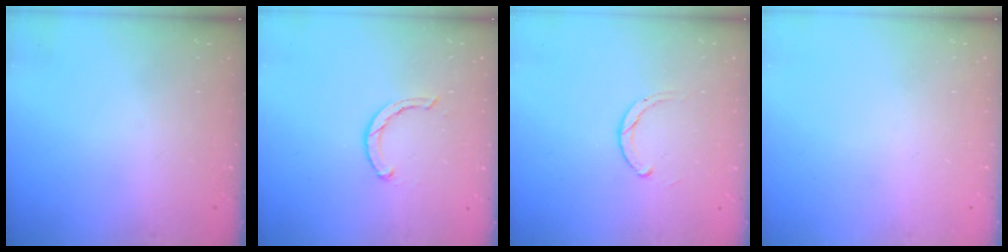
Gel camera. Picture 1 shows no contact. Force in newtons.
{"total": 3.1, "press": 3.0, "slide": 0.6}
{"total": 1.8, "press": 1.8, "slide": 0.2}
{"total": 0.0}